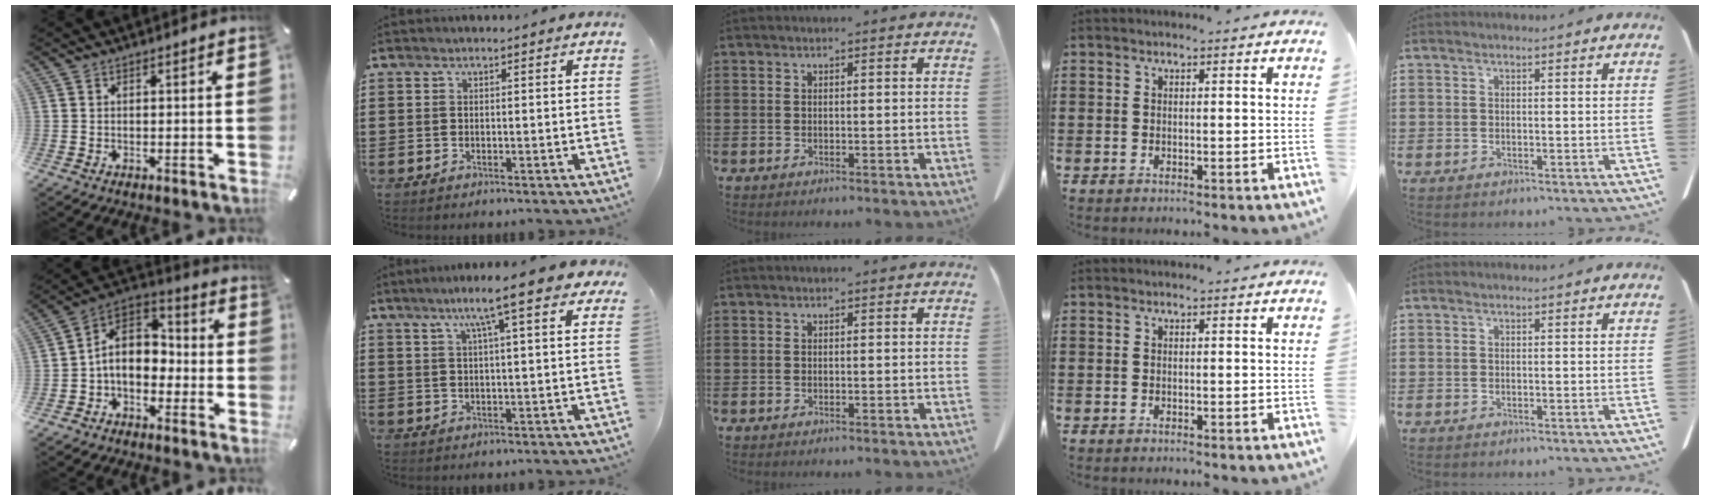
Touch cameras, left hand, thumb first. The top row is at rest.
{"thumb": {"total": 9.1, "force": [-2.0, 7.3, 5.1], "torque": [-0.104, 0.015, -0.038]}, "index": {"total": 9.1, "force": [5.4, 0.8, 7.3], "torque": [-0.138, 0.000, 0.088]}}